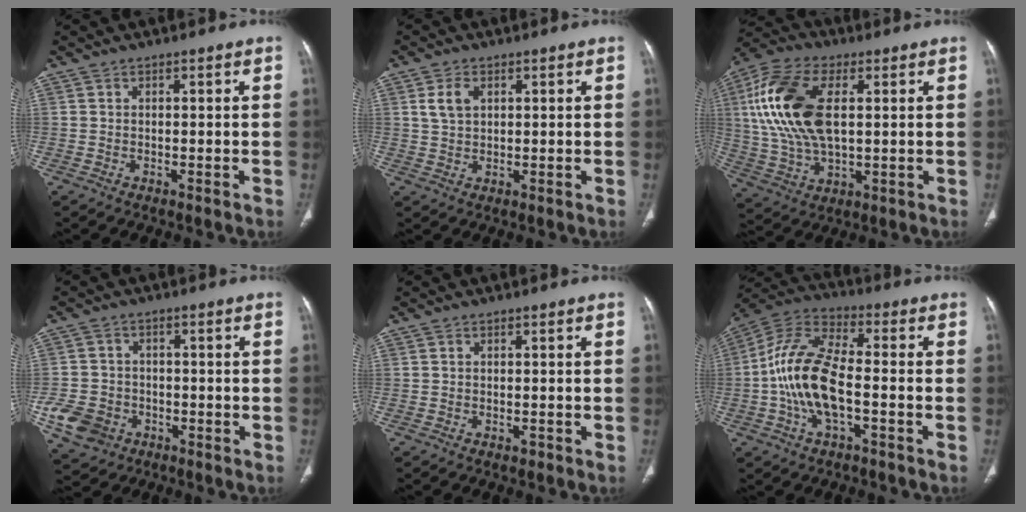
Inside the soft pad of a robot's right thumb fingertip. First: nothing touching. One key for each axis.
{"total": 3.9, "fx": 1.4, "fy": 2.5, "fz": 2.7, "tx": -0.052, "ty": 0.001, "tz": 0.033}
{"total": 18.5, "fx": 3.6, "fy": 9.8, "fz": 15.2, "tx": -0.320, "ty": 0.006, "tz": 0.067}
{"total": 8.0, "fx": -3.3, "fy": 6.6, "fz": 3.1, "tx": -0.055, "ty": 0.019, "tz": -0.052}
{"total": 0.7, "fx": -0.4, "fy": 0.4, "fz": 0.3, "tx": -0.003, "ty": 0.001, "tz": -0.009}
{"total": 14.5, "fx": -2.8, "fy": 6.4, "fz": 12.7, "tx": -0.262, "ty": 0.036, "tz": -0.059}